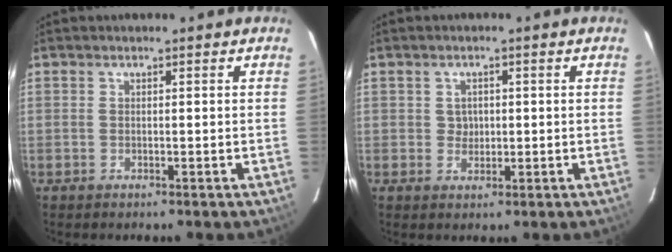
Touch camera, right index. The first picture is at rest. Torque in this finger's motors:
{"motor_torque": [-0.24, 0.00, -0.04, -0.01]}